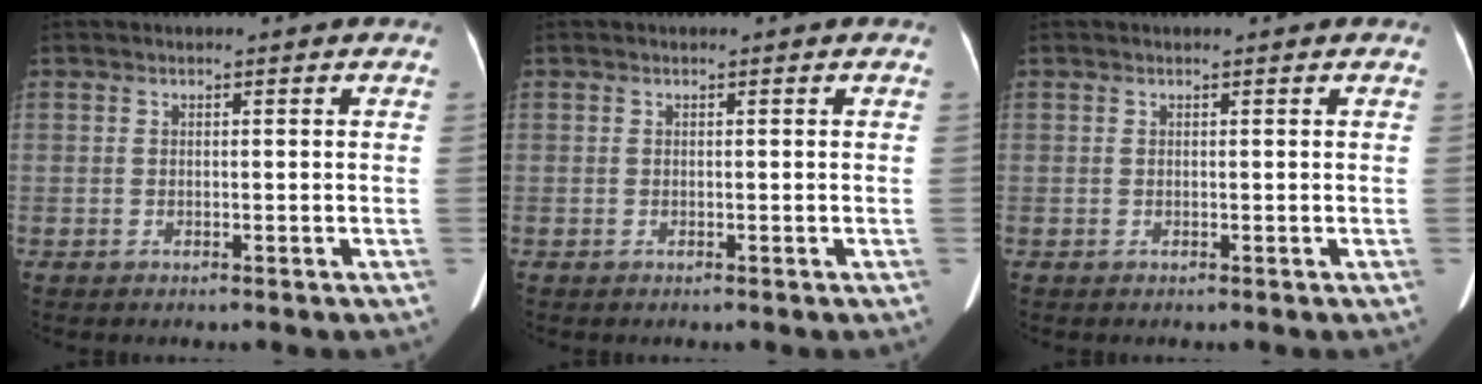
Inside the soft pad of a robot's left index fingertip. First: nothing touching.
{"total": 0.0}
{"total": 0.0}